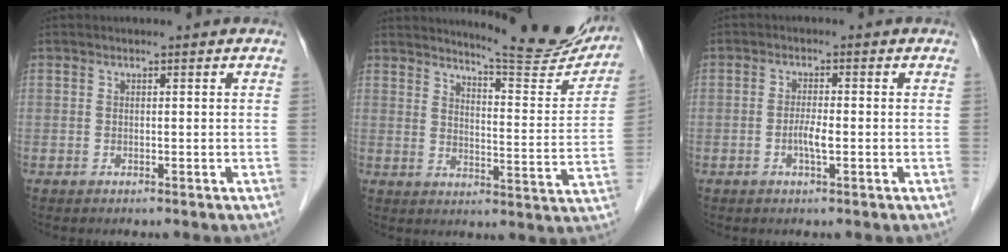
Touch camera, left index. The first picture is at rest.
{"total": 16.0, "force": [15.2, 0.9, 5.1], "torque": [-0.069, -0.070, 0.183]}
{"total": 2.5, "force": [-0.7, 0.3, 2.3], "torque": [-0.047, 0.000, -0.015]}